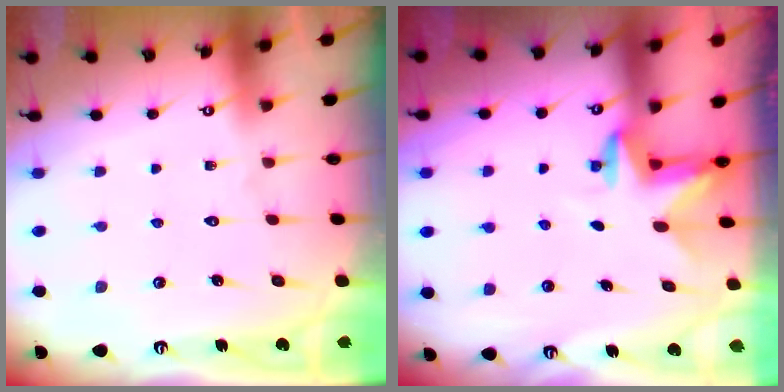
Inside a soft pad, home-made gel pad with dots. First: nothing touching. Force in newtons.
{"total": 2.9, "press": 2.9, "slide": 0.7}